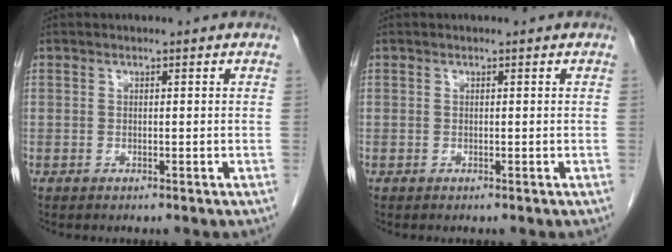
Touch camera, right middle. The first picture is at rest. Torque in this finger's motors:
{"motor_torque": [0.00, 0.00, 0.00, 0.00]}